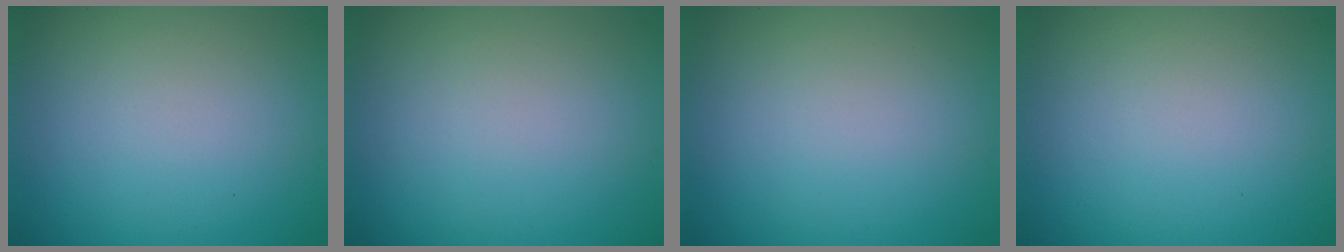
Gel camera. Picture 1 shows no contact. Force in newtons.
{"total": 0.0}
{"total": 0.0}
{"total": 0.0}